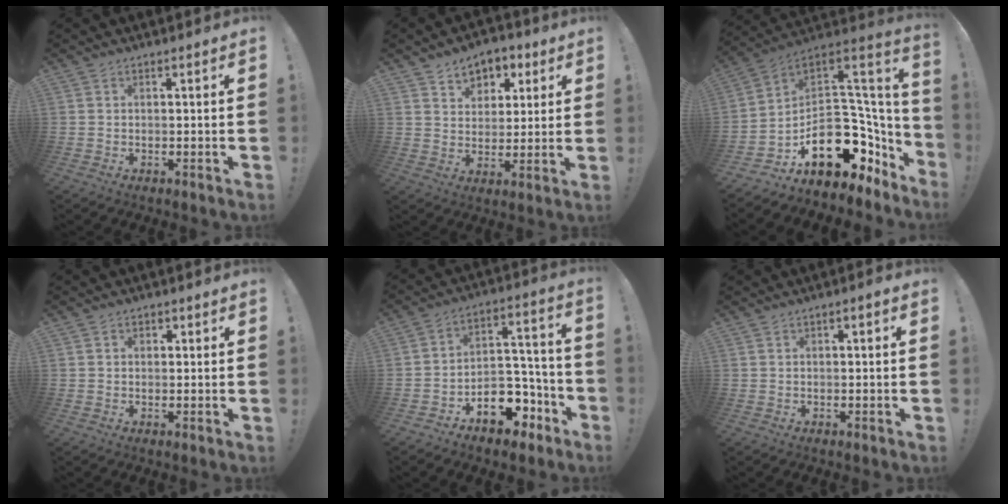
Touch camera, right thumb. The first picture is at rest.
{"total": 7.2, "force": [3.4, 6.2, 1.5], "torque": [-0.009, -0.027, 0.066]}
{"total": 23.2, "force": [-5.4, 15.4, 16.5], "torque": [-0.244, 0.002, -0.050]}
{"total": 1.3, "force": [0.3, 1.2, 0.6], "torque": [0.005, -0.003, 0.001]}
{"total": 12.9, "force": [-8.0, 8.7, 5.2], "torque": [-0.036, 0.073, -0.125]}
{"total": 1.0, "force": [-0.5, 0.4, 0.8], "torque": [-0.012, 0.003, -0.009]}